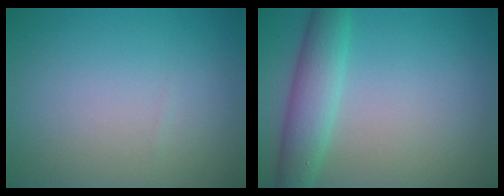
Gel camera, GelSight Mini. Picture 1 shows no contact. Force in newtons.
{"total": 3.5, "press": 3.5, "slide": 0.3}